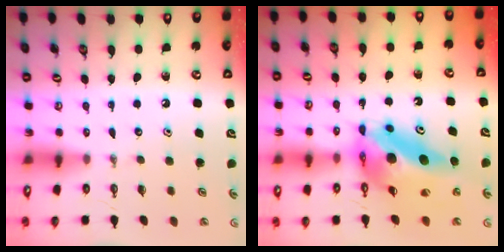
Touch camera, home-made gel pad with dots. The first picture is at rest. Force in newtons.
{"total": 18.5, "press": 18.4, "slide": 1.9}